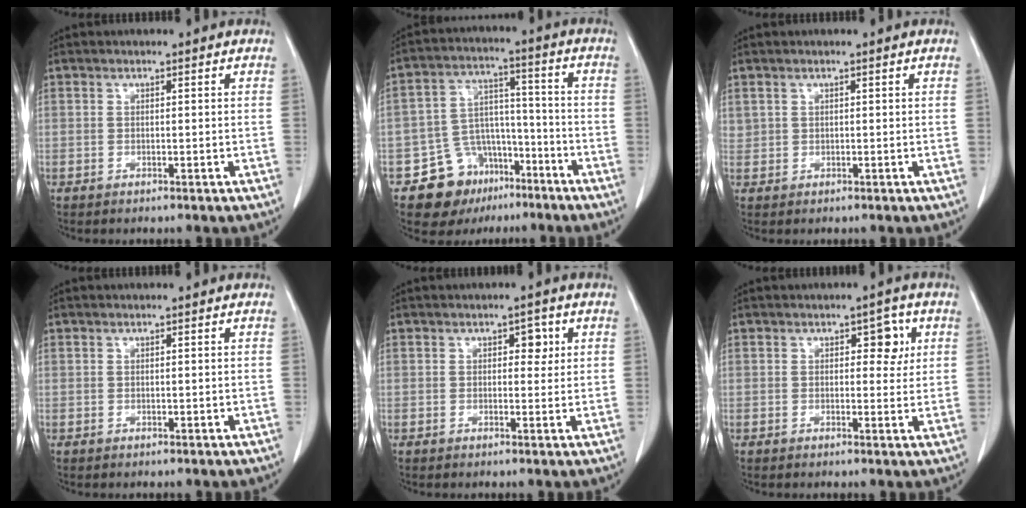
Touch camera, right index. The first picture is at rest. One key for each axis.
{"total": 11.6, "fx": -7.1, "fy": 8.1, "fz": 4.2, "tx": -0.068, "ty": 0.041, "tz": -0.104}
{"total": 1.0, "fx": 0.6, "fy": 0.8, "fz": 0.1, "tx": 0.006, "ty": 0.007, "tz": 0.010}
{"total": 0.0}
{"total": 2.4, "fx": 0.8, "fy": 1.5, "fz": 1.7, "tx": -0.017, "ty": 0.008, "tz": 0.009}
{"total": 3.6, "fx": 1.1, "fy": 2.0, "fz": 2.7, "tx": -0.029, "ty": 0.010, "tz": 0.014}